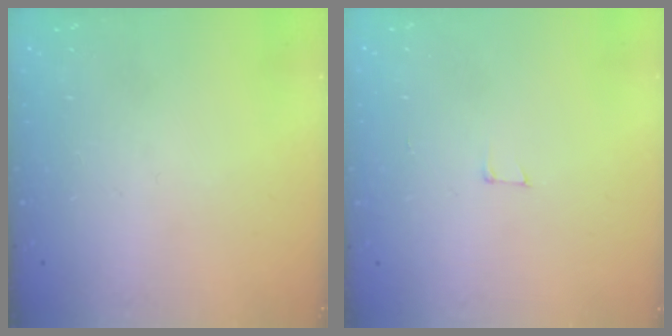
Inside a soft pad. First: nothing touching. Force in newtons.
{"total": 2.9, "press": 2.9, "slide": 0.2}